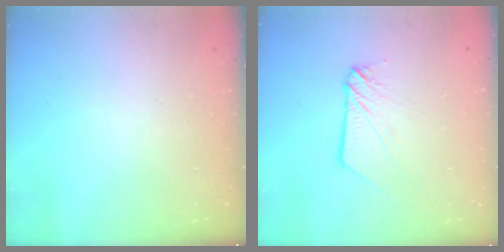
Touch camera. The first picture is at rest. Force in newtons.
{"total": 3.1, "press": 3.1, "slide": 0.1}